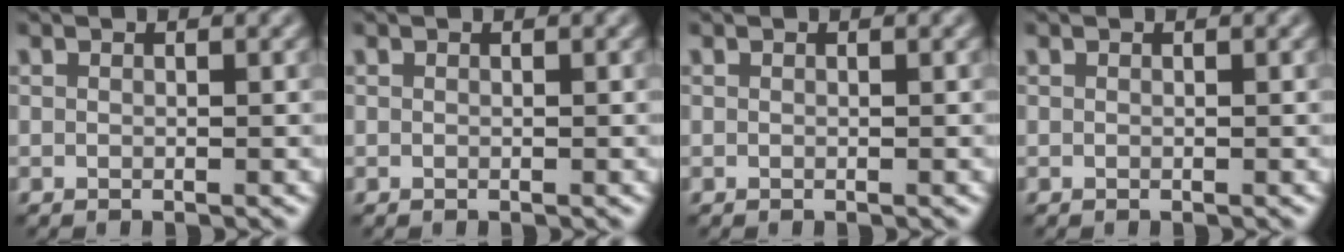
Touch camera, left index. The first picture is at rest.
{"total": 0.0}
{"total": 0.0}
{"total": 0.0}